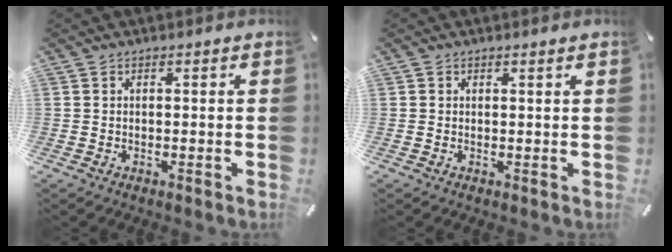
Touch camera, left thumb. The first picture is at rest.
{"total": 0.0}